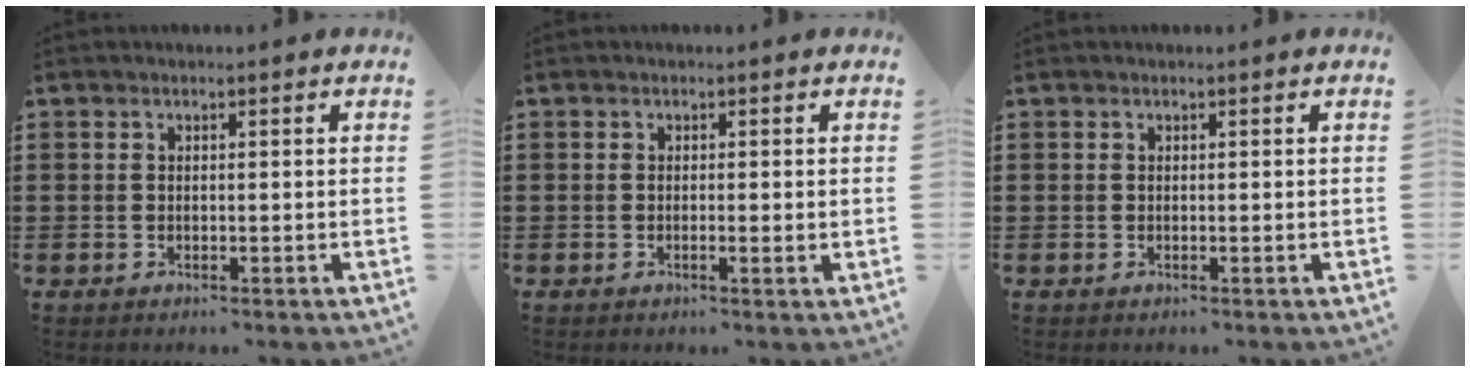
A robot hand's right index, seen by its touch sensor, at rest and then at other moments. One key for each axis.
{"total": 0.7, "fx": -0.1, "fy": 0.1, "fz": 0.7, "tx": -0.012, "ty": -0.003, "tz": -0.002}
{"total": 0.0}